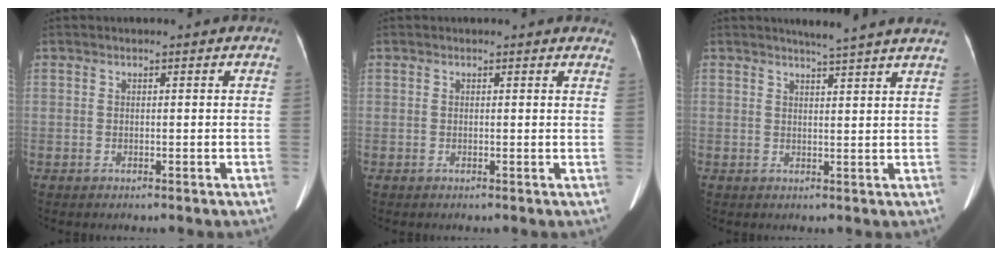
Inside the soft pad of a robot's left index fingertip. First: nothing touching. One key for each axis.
{"total": 2.2, "fx": 2.1, "fy": 0.5, "fz": 0.4, "tx": -0.004, "ty": -0.007, "tz": 0.001}
{"total": 7.8, "fx": 7.2, "fy": -0.3, "fz": 3.0, "tx": -0.038, "ty": 0.010, "tz": 0.074}